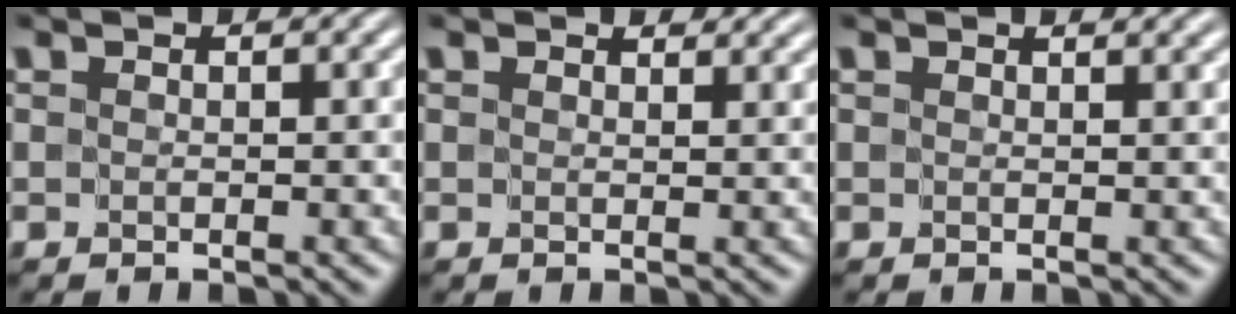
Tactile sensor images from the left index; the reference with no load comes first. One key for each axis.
{"total": 2.2, "fx": 1.9, "fy": 0.7, "fz": 1.0, "tx": -0.010, "ty": 0.004, "tz": 0.020}
{"total": 2.3, "fx": 1.8, "fy": 0.7, "fz": 1.2, "tx": 0.000, "ty": 0.010, "tz": 0.006}